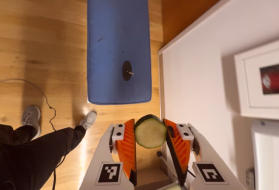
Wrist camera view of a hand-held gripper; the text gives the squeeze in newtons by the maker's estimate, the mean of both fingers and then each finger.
{"total": 9.4, "left": 9.0, "right": 9.9}